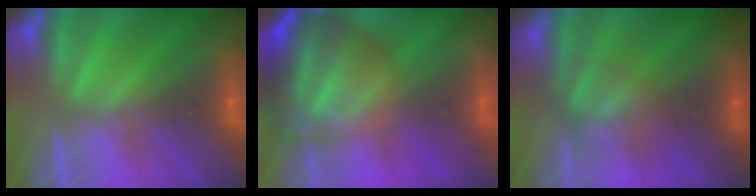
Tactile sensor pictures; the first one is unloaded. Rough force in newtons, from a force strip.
{"total": 7.2}
{"total": 1.9}